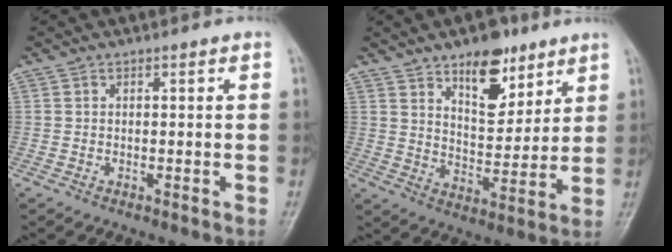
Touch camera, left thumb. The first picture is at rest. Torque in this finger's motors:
{"motor_torque": [-0.29, 0.06, -0.07, -0.11, 0.09]}